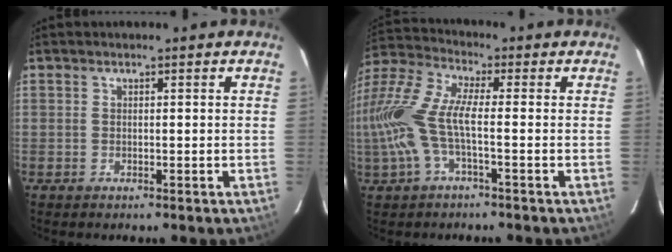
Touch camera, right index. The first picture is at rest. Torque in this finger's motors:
{"motor_torque": [1.35, -0.49, 0.75, 0.21]}